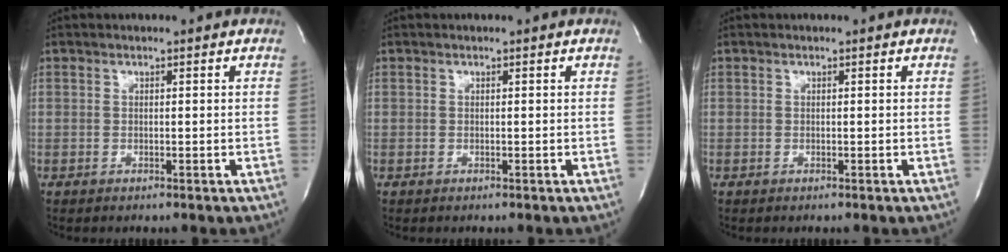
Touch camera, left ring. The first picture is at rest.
{"total": 0.0}
{"total": 0.0}